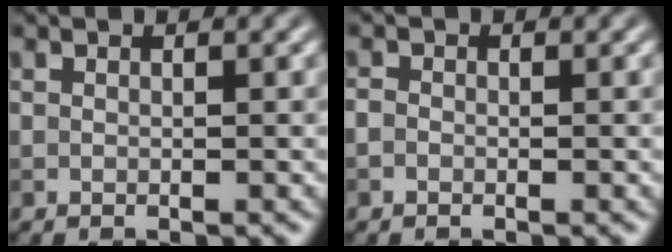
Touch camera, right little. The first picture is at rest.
{"total": 0.6, "force": [-0.4, 0.4, 0.2], "torque": [-0.003, -0.001, -0.010]}